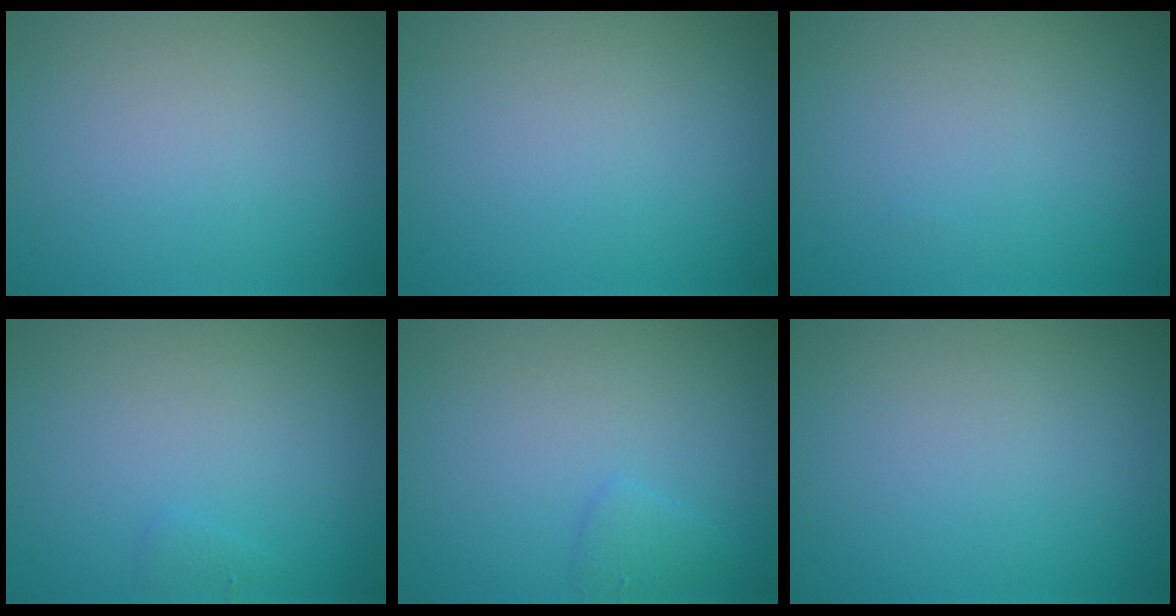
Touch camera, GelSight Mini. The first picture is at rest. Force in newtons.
{"total": 0.0}
{"total": 0.0}
{"total": 0.6, "press": 0.5, "slide": 0.0}
{"total": 1.1, "press": 1.1, "slide": 0.1}
{"total": 0.0}